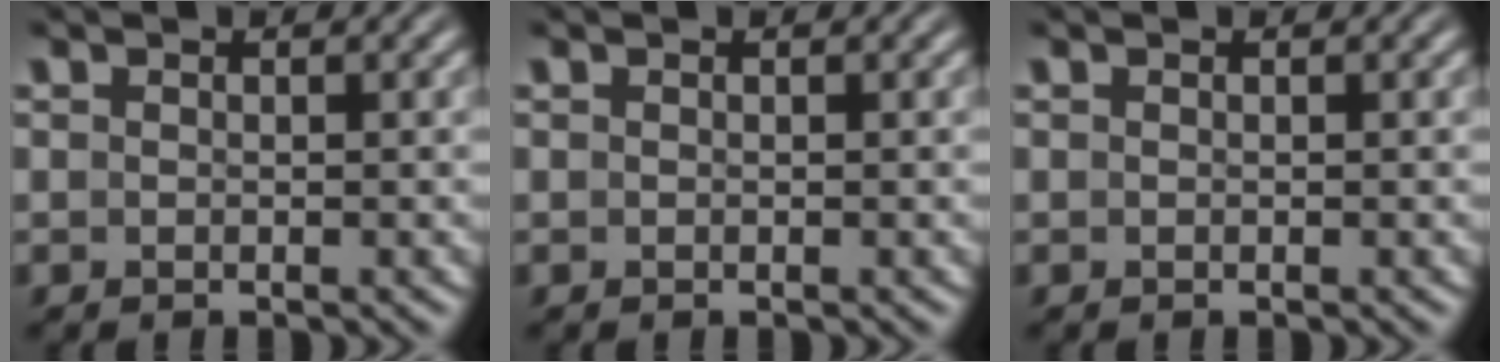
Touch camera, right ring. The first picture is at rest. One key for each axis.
{"total": 0.0}
{"total": 0.0}